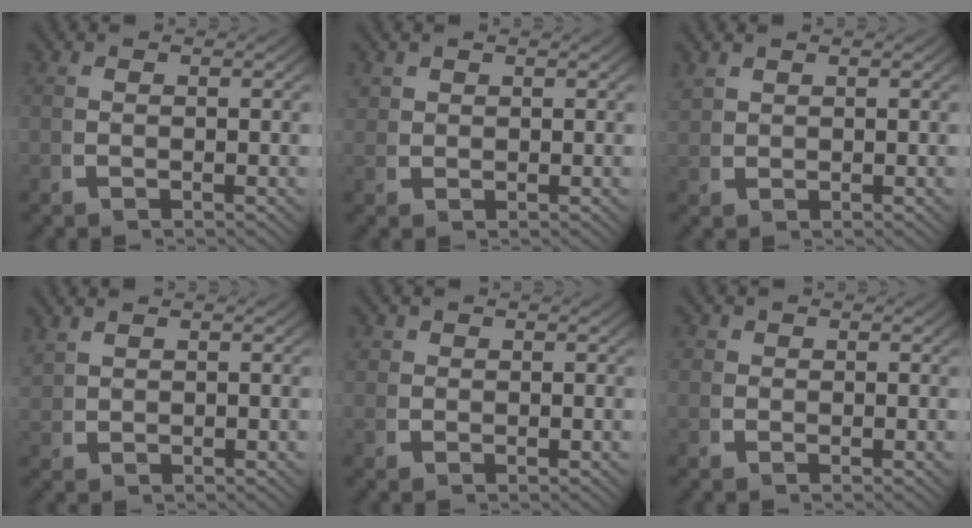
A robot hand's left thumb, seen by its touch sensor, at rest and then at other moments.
{"total": 1.4, "force": [1.1, 0.8, 0.0], "torque": [0.001, -0.004, 0.027]}
{"total": 1.4, "force": [1.3, 0.2, -0.1], "torque": [0.004, 0.002, 0.032]}
{"total": 1.6, "force": [1.6, 0.4, 0.2], "torque": [-0.002, 0.004, 0.037]}
{"total": 1.3, "force": [0.7, 1.1, 0.0], "torque": [-0.004, -0.010, 0.018]}
{"total": 1.5, "force": [0.5, 1.4, 0.1], "torque": [-0.007, -0.012, 0.011]}